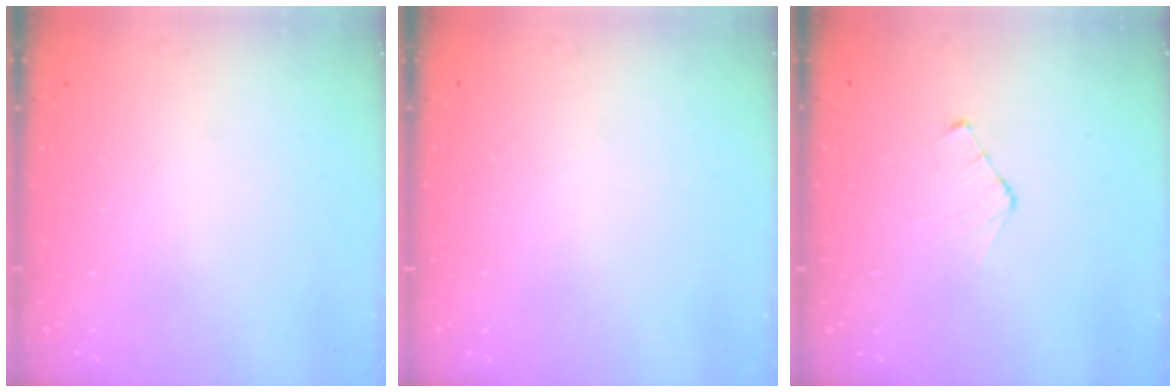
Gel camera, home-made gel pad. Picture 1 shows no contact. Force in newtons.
{"total": 0.0}
{"total": 5.0, "press": 5.0, "slide": 0.5}